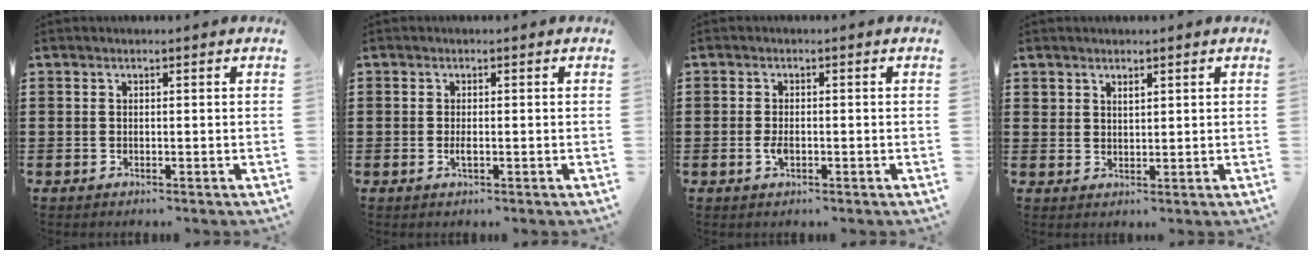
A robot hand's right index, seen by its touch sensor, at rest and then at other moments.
{"total": 1.3, "force": [-0.3, 0.3, 1.2], "torque": [-0.030, -0.007, -0.007]}
{"total": 2.0, "force": [-0.6, 0.9, 1.7], "torque": [-0.041, -0.004, -0.012]}
{"total": 1.6, "force": [1.4, 0.7, 0.4], "torque": [-0.009, 0.002, 0.027]}